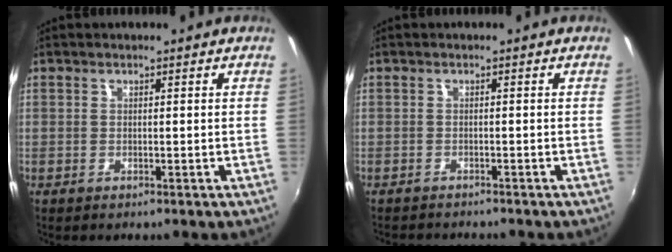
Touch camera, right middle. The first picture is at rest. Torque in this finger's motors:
{"motor_torque": [0.98, -1.16, 0.12, 0.06]}